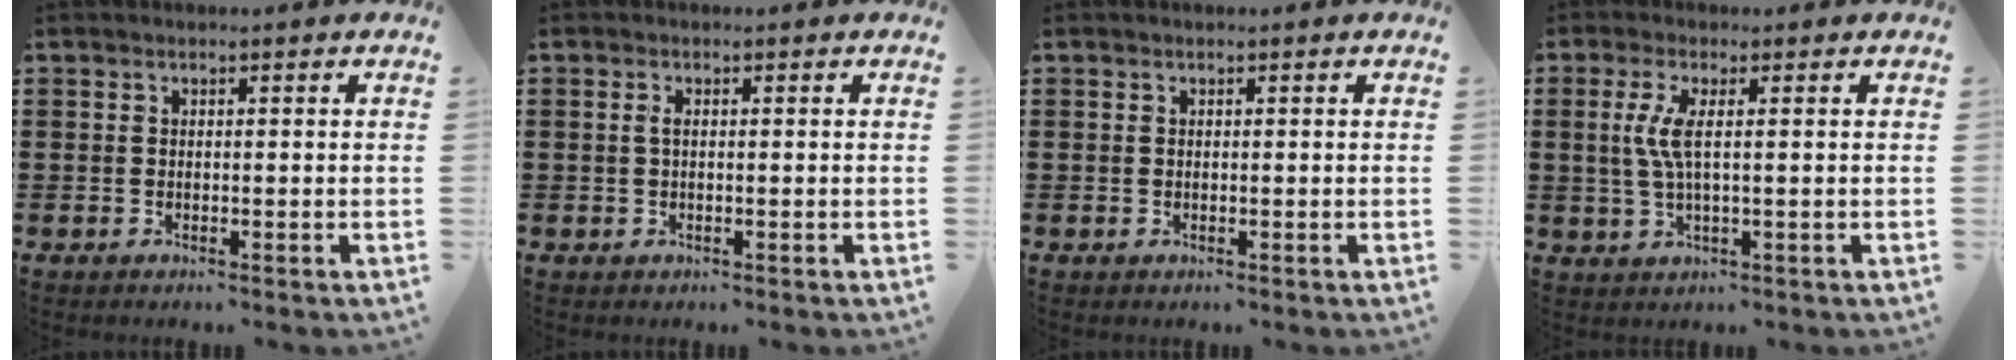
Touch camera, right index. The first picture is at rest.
{"total": 1.1, "force": [-0.1, 0.3, 1.0], "torque": [-0.021, 0.001, -0.002]}
{"total": 0.0}
{"total": 4.1, "force": [0.5, 0.5, 4.0], "torque": [-0.092, -0.008, 0.002]}